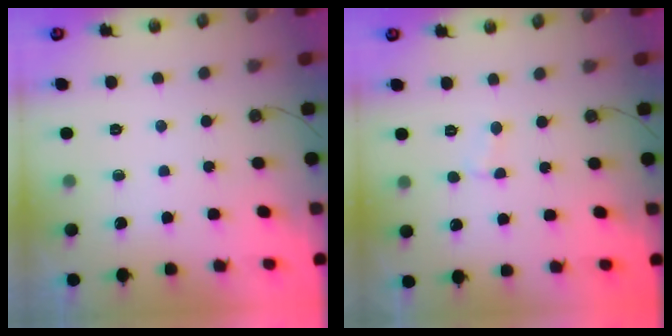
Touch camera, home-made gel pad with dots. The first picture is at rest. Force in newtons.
{"total": 2.3, "press": 2.3, "slide": 0.2}